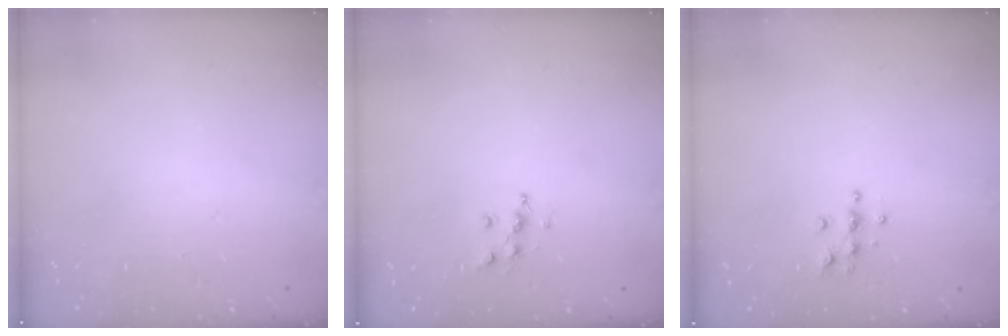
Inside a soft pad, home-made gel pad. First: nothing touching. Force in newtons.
{"total": 6.1, "press": 6.1, "slide": 0.4}
{"total": 3.9, "press": 3.8, "slide": 0.4}